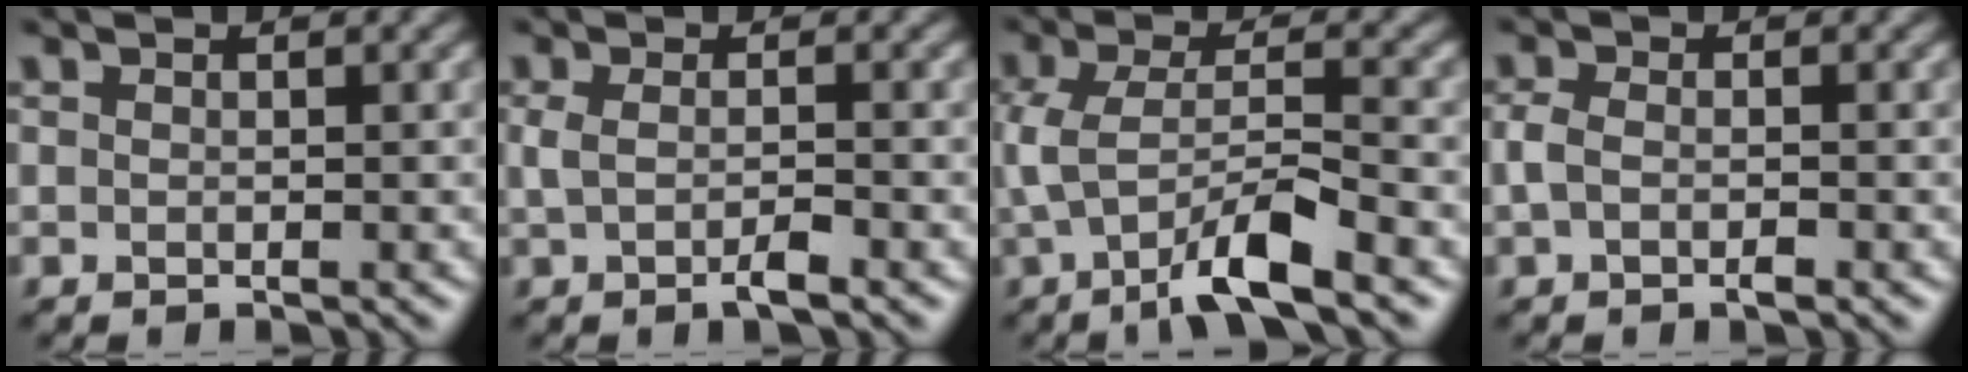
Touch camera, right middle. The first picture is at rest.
{"total": 2.0, "force": [-0.6, 0.5, 1.9], "torque": [-0.041, -0.006, -0.013]}
{"total": 5.9, "force": [-2.6, 1.3, 5.2], "torque": [-0.108, 0.003, -0.052]}
{"total": 1.9, "force": [-0.7, 1.0, 1.5], "torque": [-0.034, -0.001, -0.017]}